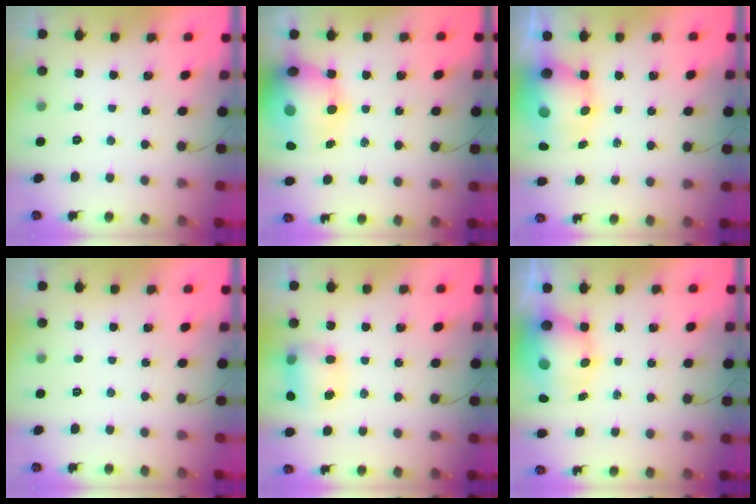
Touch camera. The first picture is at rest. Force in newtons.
{"total": 20.5, "press": 19.9, "slide": 4.9}
{"total": 9.4, "press": 9.1, "slide": 2.3}
{"total": 0.0}
{"total": 7.7, "press": 7.6, "slide": 0.7}
{"total": 9.4, "press": 9.1, "slide": 2.3}